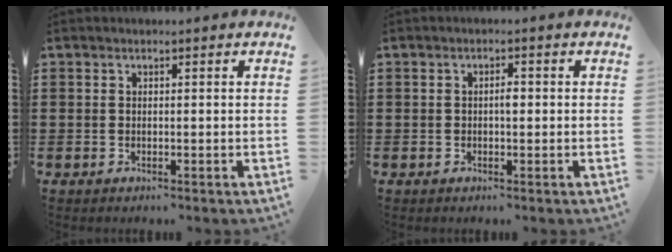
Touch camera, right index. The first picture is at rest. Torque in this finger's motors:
{"motor_torque": [0.54, -0.21, 0.04, 0.06]}